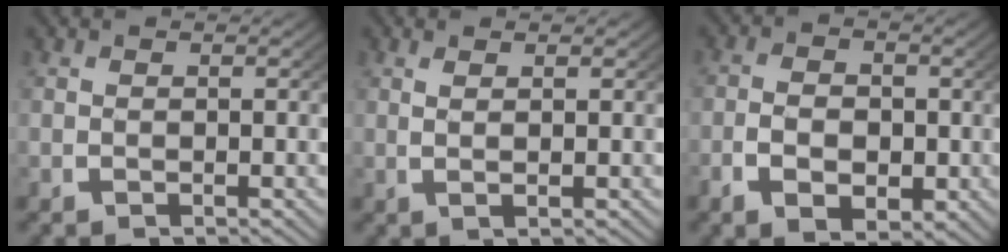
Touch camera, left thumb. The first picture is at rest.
{"total": 1.5, "force": [0.6, -0.1, 1.4], "torque": [-0.031, -0.004, 0.018]}
{"total": 4.8, "force": [-1.0, 3.3, 3.3], "torque": [-0.060, -0.014, -0.014]}